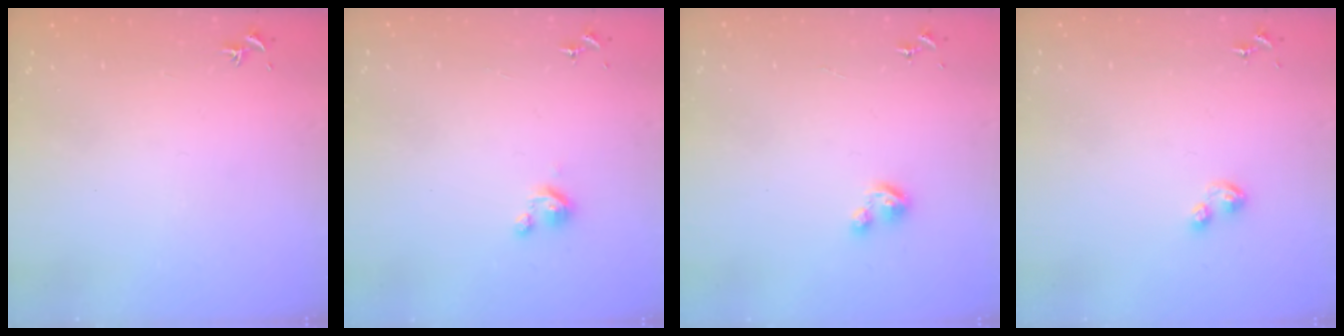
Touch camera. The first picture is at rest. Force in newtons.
{"total": 2.8, "press": 2.8, "slide": 0.3}
{"total": 4.4, "press": 4.3, "slide": 0.4}
{"total": 5.4, "press": 5.3, "slide": 0.8}